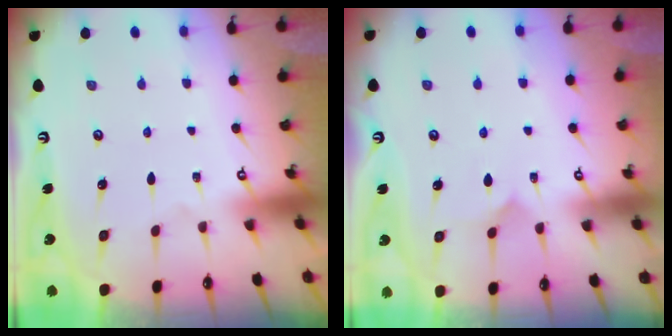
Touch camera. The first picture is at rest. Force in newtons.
{"total": 6.2, "press": 6.1, "slide": 0.6}